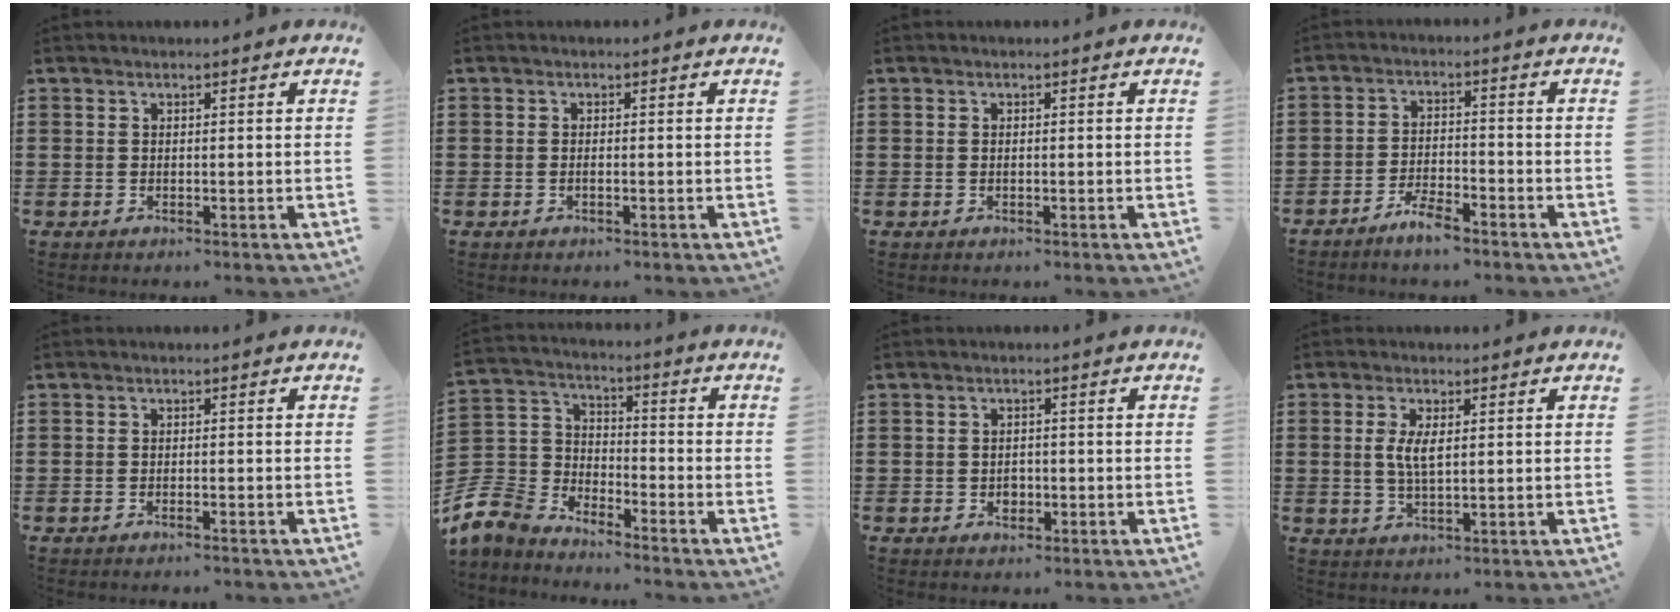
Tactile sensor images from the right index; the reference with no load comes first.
{"total": 0.5, "force": [-0.3, 0.0, 0.5], "torque": [-0.009, -0.002, -0.005]}
{"total": 0.0}
{"total": 3.7, "force": [-3.3, 0.8, 1.5], "torque": [-0.042, 0.006, -0.068]}
{"total": 0.9, "force": [-0.8, -0.1, 0.1], "torque": [-0.004, 0.000, -0.017]}
{"total": 6.5, "force": [-5.5, 3.5, 0.6], "torque": [-0.063, -0.006, -0.123]}
{"total": 1.7, "force": [-0.5, 1.3, 0.9], "torque": [-0.020, 0.003, -0.012]}
{"total": 3.7, "force": [0.6, 1.2, 3.4], "torque": [-0.069, 0.004, 0.008]}